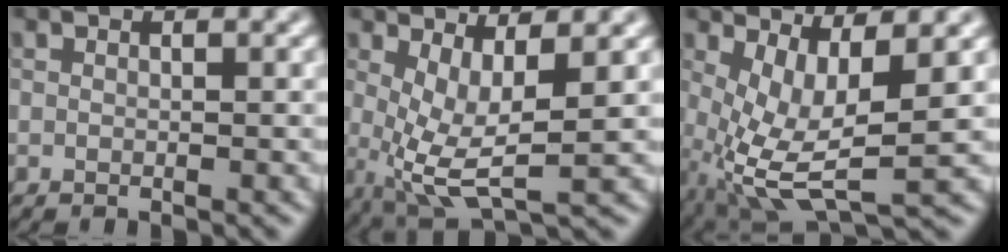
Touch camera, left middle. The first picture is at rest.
{"total": 5.7, "force": [0.5, 1.9, 5.3], "torque": [-0.106, -0.011, 0.014]}
{"total": 7.3, "force": [0.2, 2.7, 6.7], "torque": [-0.144, -0.010, 0.006]}